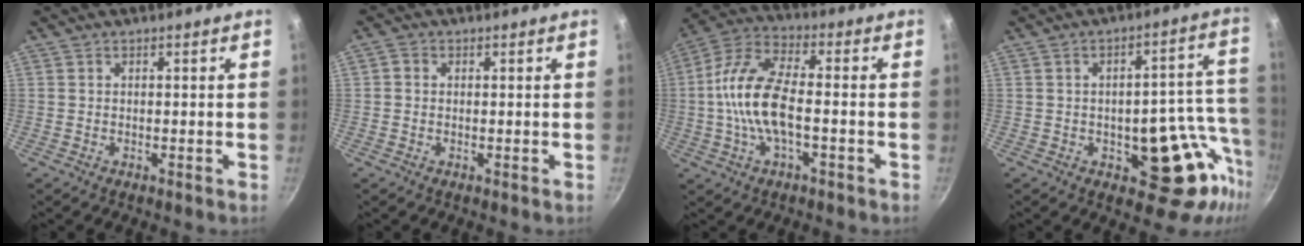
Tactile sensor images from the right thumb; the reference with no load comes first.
{"total": 1.4, "force": [0.0, 1.2, 0.7], "torque": [-0.013, 0.007, -0.003]}
{"total": 13.4, "force": [-1.8, 5.9, 11.9], "torque": [-0.231, 0.035, -0.052]}
{"total": 16.1, "force": [-4.8, 8.2, 13.0], "torque": [-0.093, 0.035, -0.056]}